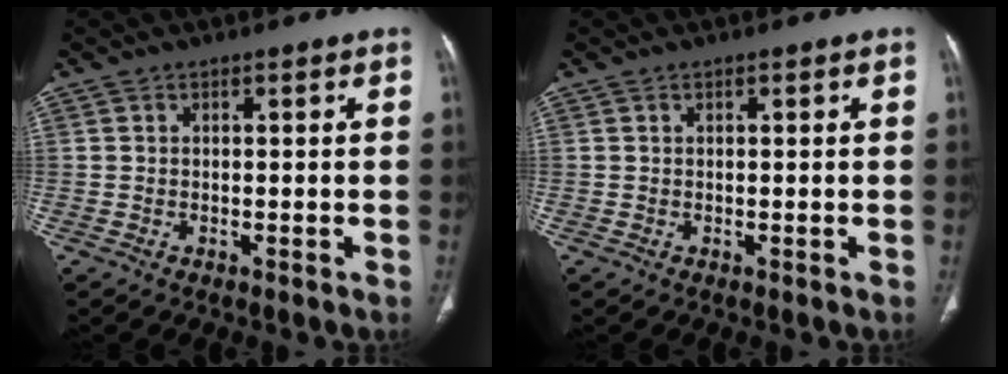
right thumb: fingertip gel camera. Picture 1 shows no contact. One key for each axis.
{"total": 0.0}